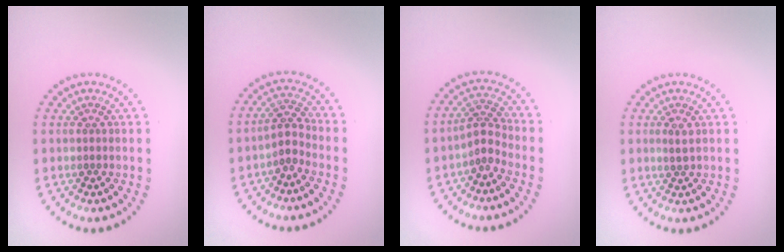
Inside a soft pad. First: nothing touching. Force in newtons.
{"total": 2.1, "press": 1.7, "slide": 1.3}
{"total": 2.3, "press": 1.6, "slide": 1.7}
{"total": 1.0, "press": 0.9, "slide": 0.5}